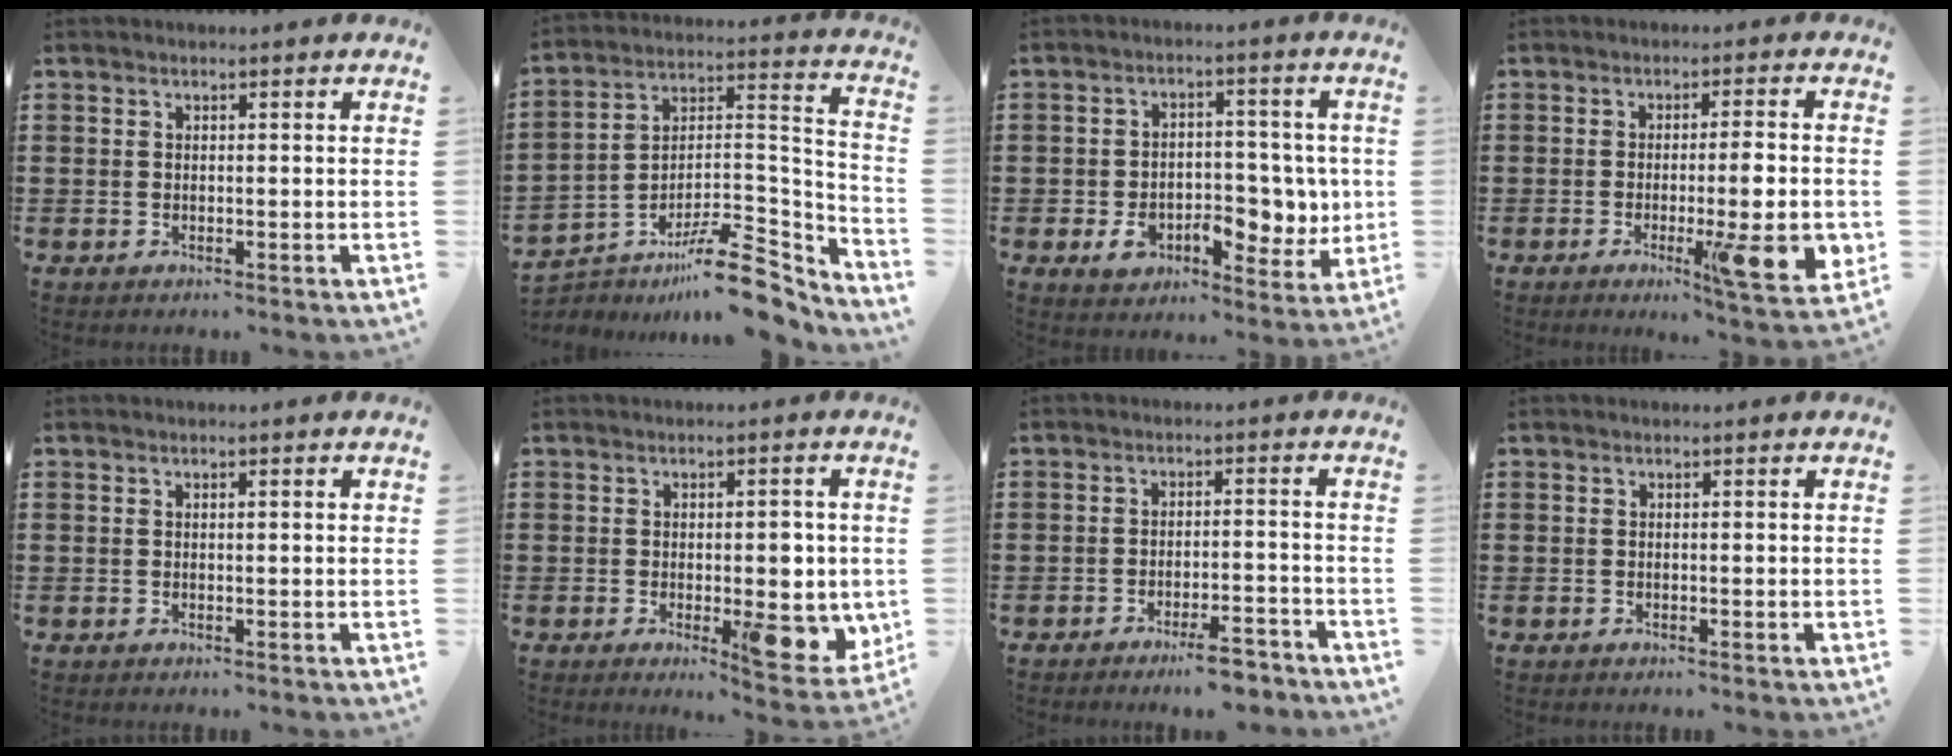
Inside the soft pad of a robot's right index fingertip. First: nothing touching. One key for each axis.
{"total": 11.3, "fx": -8.6, "fy": 3.3, "fz": 6.5, "tx": -0.091, "ty": 0.037, "tz": -0.155}
{"total": 8.4, "fx": -1.2, "fy": 6.0, "fz": 5.8, "tx": -0.077, "ty": 0.008, "tz": -0.019}
{"total": 10.2, "fx": -2.3, "fy": 1.3, "fz": 9.8, "tx": -0.142, "ty": -0.011, "tz": -0.034}
{"total": 0.6, "fx": 0.2, "fy": 0.0, "fz": 0.6, "tx": -0.011, "ty": 0.000, "tz": 0.003}
{"total": 7.5, "fx": -0.9, "fy": 3.1, "fz": 6.8, "tx": -0.082, "ty": -0.005, "tz": -0.014}
{"total": 4.6, "fx": -3.9, "fy": 0.4, "fz": 2.5, "tx": -0.040, "ty": -0.001, "tz": -0.071}
{"total": 0.0}